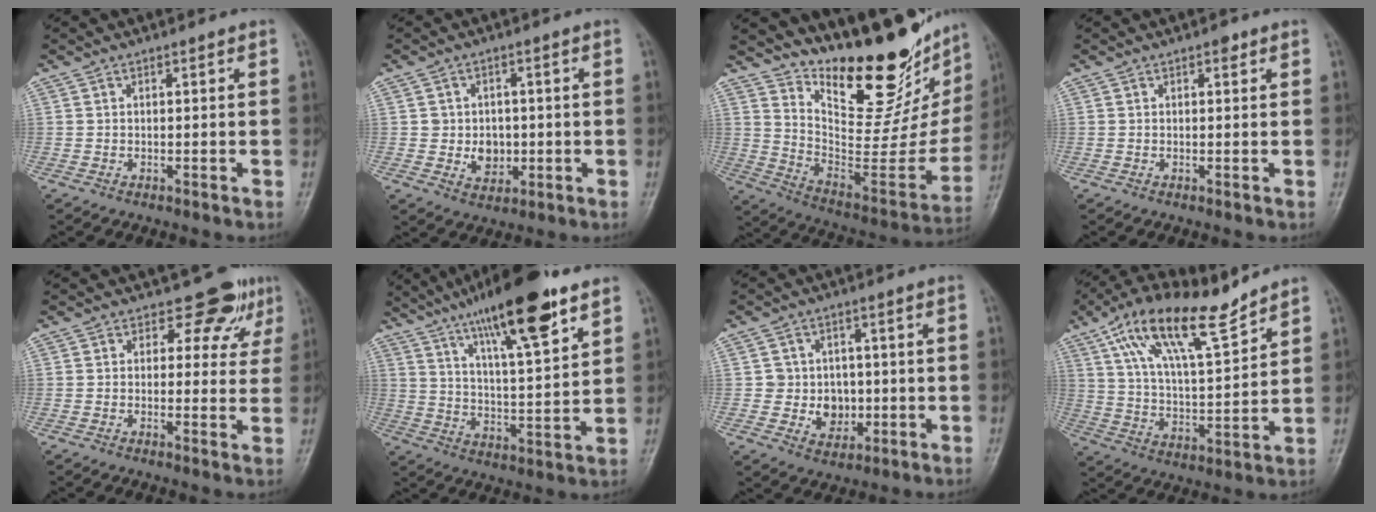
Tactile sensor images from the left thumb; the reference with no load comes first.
{"total": 5.5, "force": [-0.4, 4.7, 2.9], "torque": [-0.016, 0.003, 0.000]}
{"total": 26.8, "force": [20.5, 8.2, 15.1], "torque": [-0.188, -0.147, 0.310]}
{"total": 1.3, "force": [0.7, 0.7, 0.8], "torque": [-0.004, -0.001, 0.006]}
{"total": 6.3, "force": [4.1, 4.1, 2.4], "torque": [0.006, -0.022, 0.040]}
{"total": 18.9, "force": [11.8, 3.8, 14.2], "torque": [-0.214, -0.047, 0.198]}
{"total": 6.8, "force": [-0.4, 6.3, 2.4], "torque": [0.007, 0.012, -0.001]}
{"total": 16.8, "force": [11.1, 5.2, 11.4], "torque": [-0.185, -0.038, 0.206]}